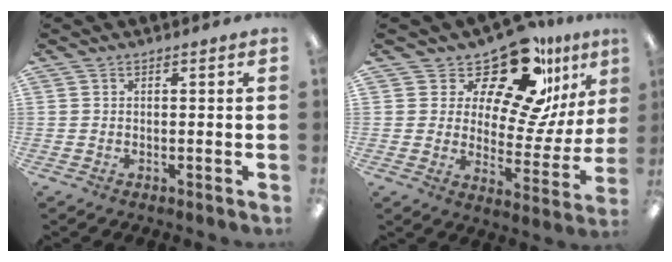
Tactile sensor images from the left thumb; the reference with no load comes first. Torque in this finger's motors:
{"motor_torque": [0.11, 0.54, 0.32, -0.31, 0.04]}